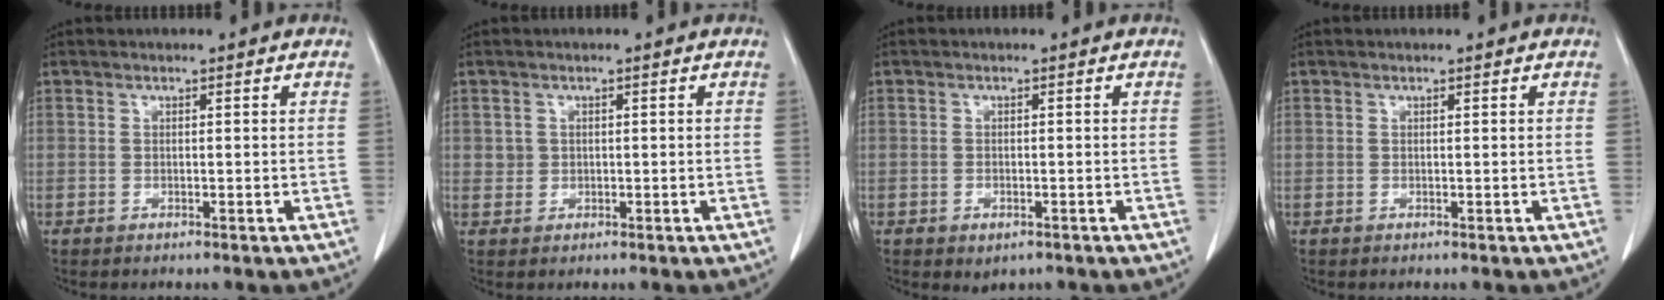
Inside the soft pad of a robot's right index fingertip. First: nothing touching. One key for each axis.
{"total": 1.4, "fx": 0.2, "fy": 1.4, "fz": 0.3, "tx": 0.000, "ty": 0.003, "tz": 0.005}
{"total": 2.1, "fx": -1.1, "fy": 1.3, "fz": 1.2, "tx": -0.015, "ty": -0.001, "tz": -0.005}
{"total": 0.0}